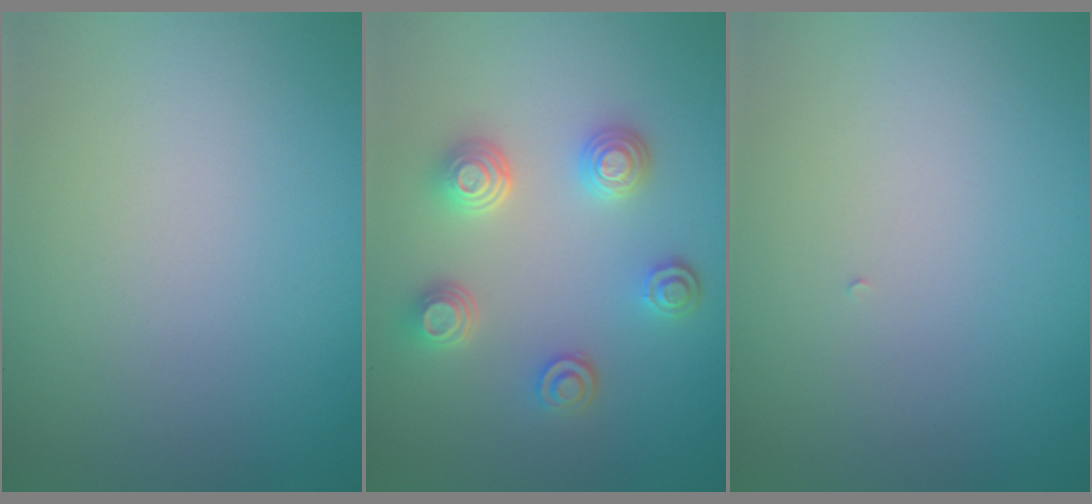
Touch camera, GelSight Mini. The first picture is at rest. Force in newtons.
{"total": 3.8, "press": 3.2, "slide": 1.9}
{"total": 0.0}